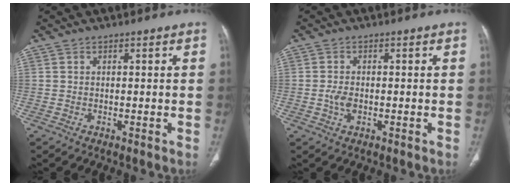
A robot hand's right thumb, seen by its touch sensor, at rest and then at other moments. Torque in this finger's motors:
{"motor_torque": [2.46, 2.33, -0.01, -0.25, 0.02]}